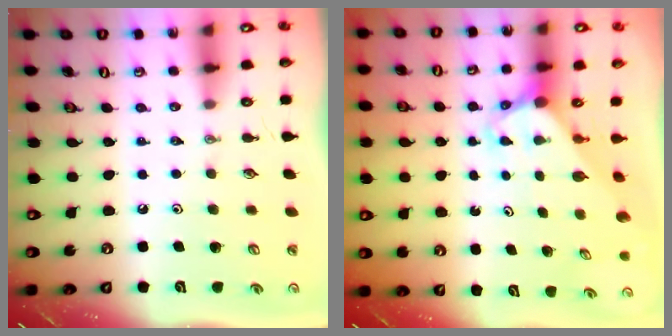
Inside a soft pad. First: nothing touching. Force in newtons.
{"total": 3.1, "press": 3.1, "slide": 0.2}